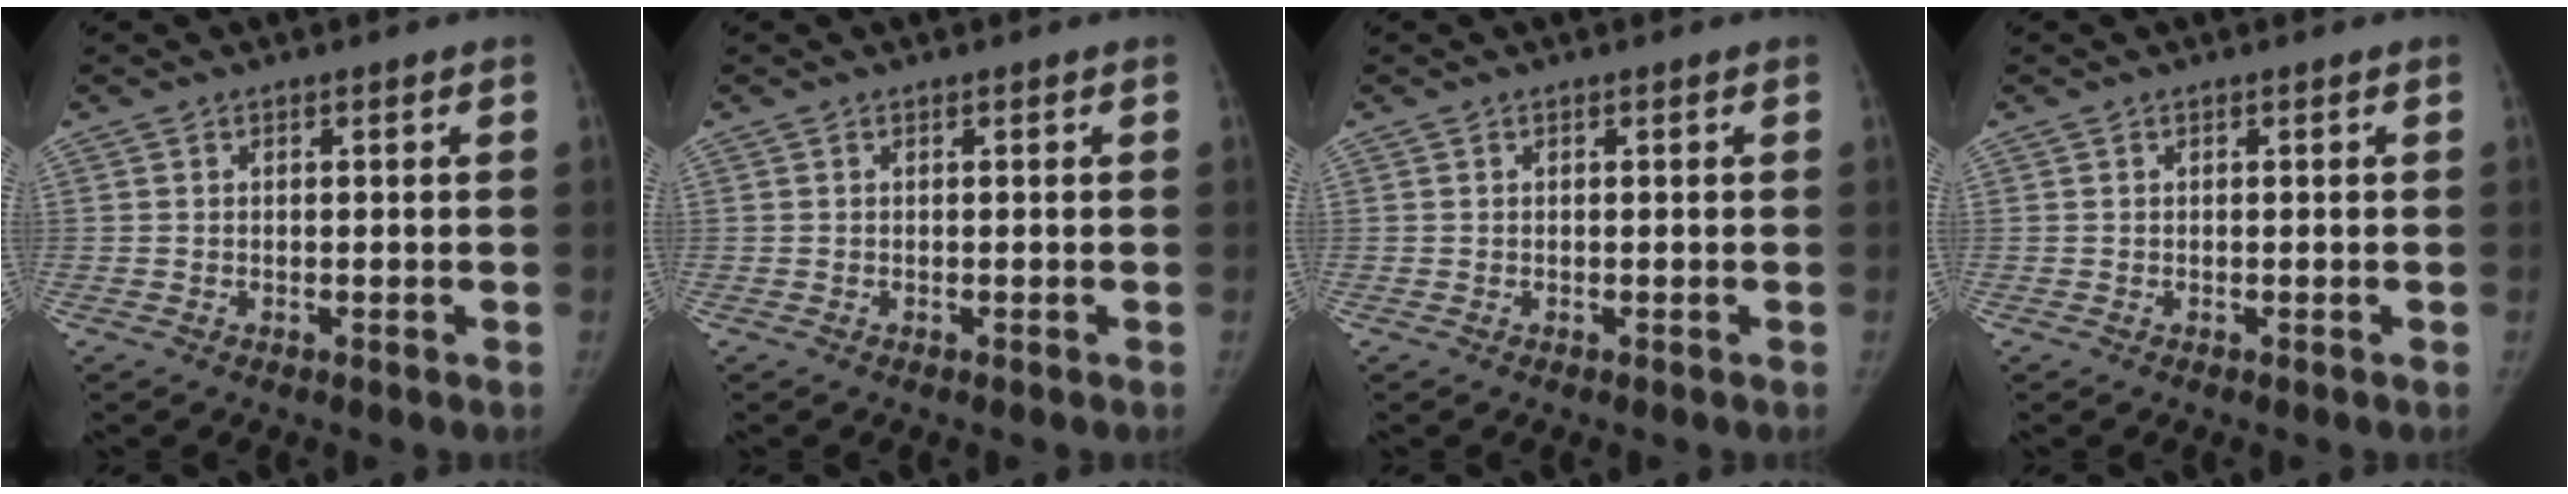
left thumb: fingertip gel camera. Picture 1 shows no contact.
{"total": 0.0}
{"total": 0.0}
{"total": 0.0}